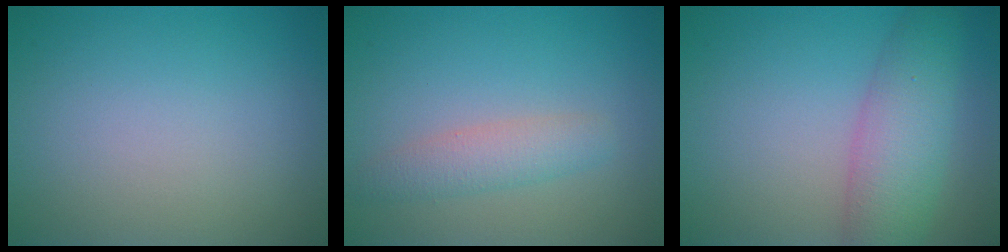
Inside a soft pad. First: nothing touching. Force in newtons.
{"total": 2.5, "press": 2.5, "slide": 0.1}
{"total": 5.6, "press": 5.6, "slide": 0.2}